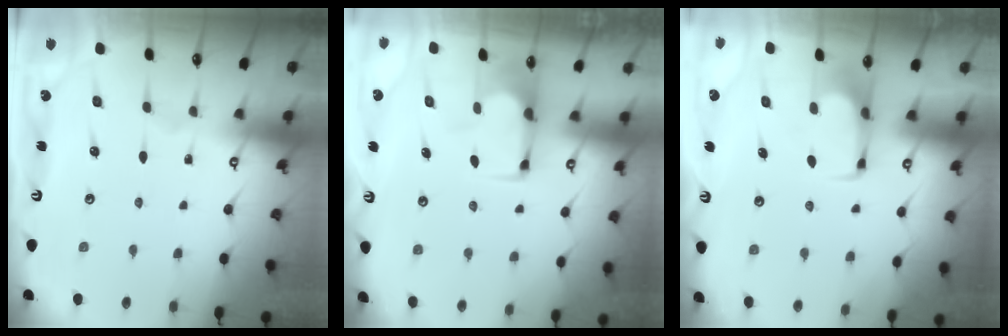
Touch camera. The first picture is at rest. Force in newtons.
{"total": 1.8, "press": 1.6, "slide": 0.8}
{"total": 1.6, "press": 1.5, "slide": 0.4}